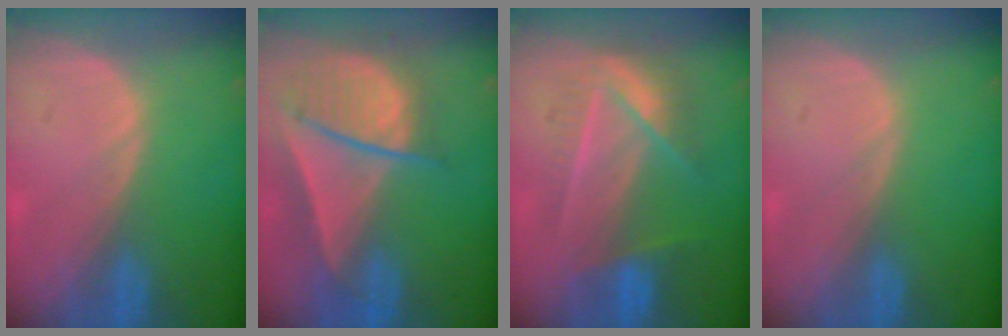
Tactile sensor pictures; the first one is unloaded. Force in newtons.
{"total": 9.1, "press": 7.9, "slide": 4.5}
{"total": 7.1, "press": 6.8, "slide": 2.2}
{"total": 0.0}